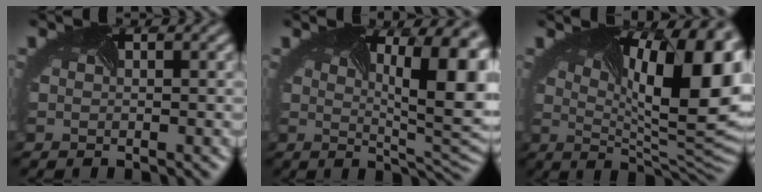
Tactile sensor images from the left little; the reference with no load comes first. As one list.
[{"total": 11.3, "force": [2.2, 4.0, 10.3], "torque": [-0.108, 0.004, 0.023]}, {"total": 15.4, "force": [3.5, 5.6, 13.9], "torque": [-0.161, 0.012, 0.052]}]